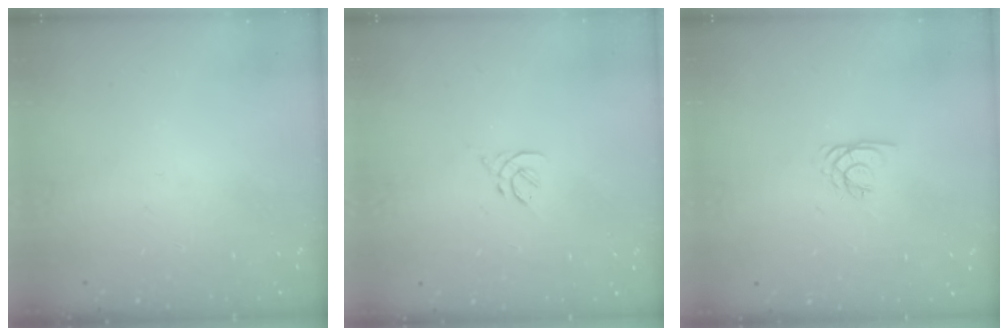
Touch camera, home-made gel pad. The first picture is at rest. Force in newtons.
{"total": 2.7, "press": 2.6, "slide": 0.8}
{"total": 2.1, "press": 2.1, "slide": 0.4}